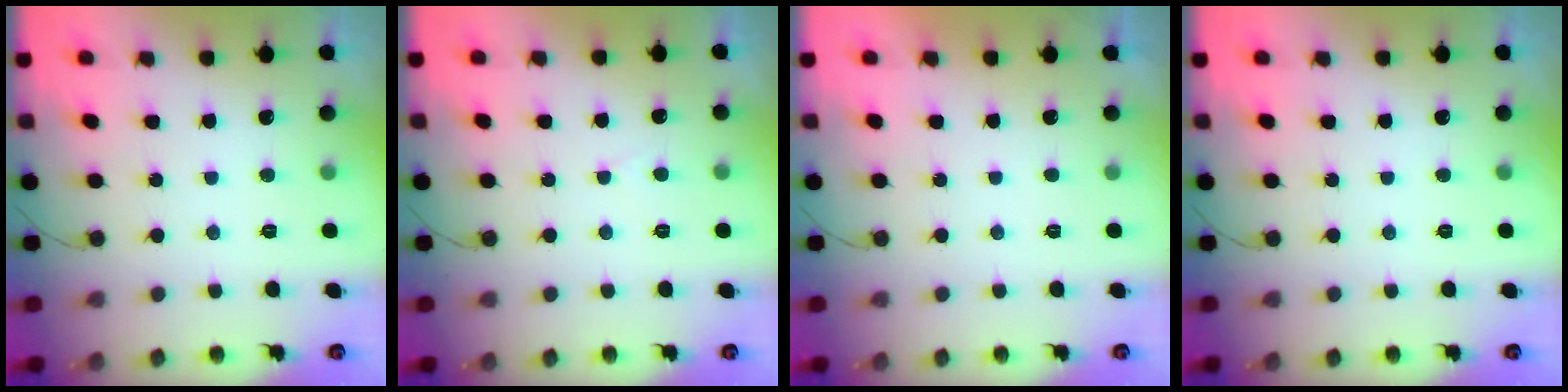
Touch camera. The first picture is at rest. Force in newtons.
{"total": 2.0, "press": 2.0, "slide": 0.2}
{"total": 2.3, "press": 2.2, "slide": 0.4}
{"total": 0.0}